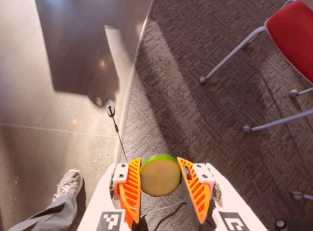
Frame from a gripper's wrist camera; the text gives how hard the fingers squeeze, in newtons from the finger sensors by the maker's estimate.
{"total": 11.5, "left": 11.9, "right": 11.1}